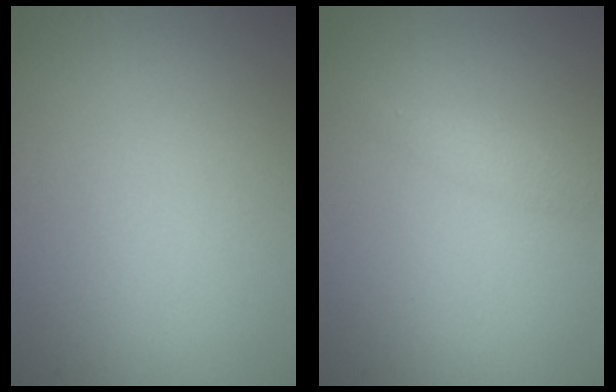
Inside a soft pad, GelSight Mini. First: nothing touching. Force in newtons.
{"total": 1.0, "press": 1.0, "slide": 0.0}